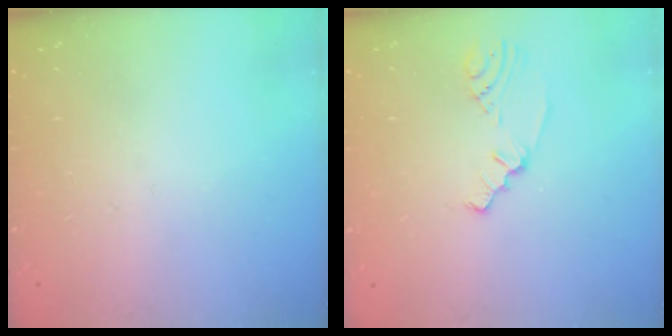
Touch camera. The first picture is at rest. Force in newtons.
{"total": 2.0, "press": 1.4, "slide": 1.4}